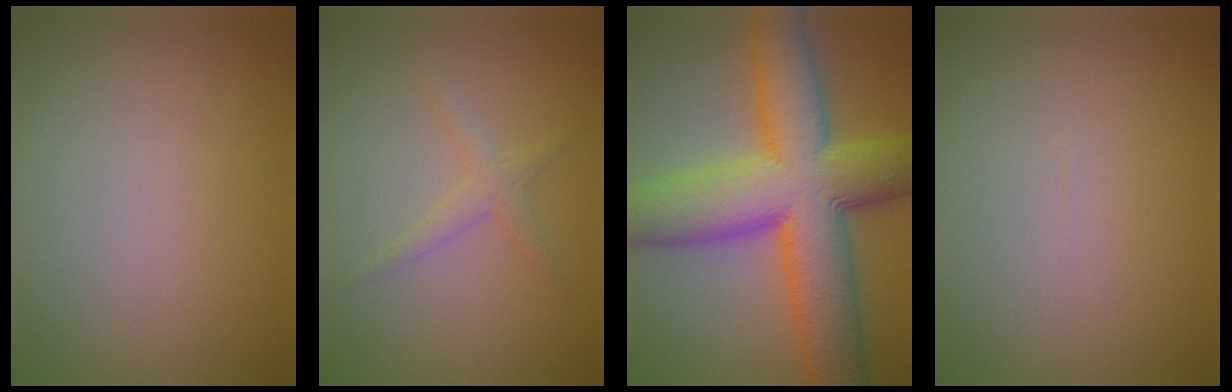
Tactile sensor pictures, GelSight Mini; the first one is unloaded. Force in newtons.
{"total": 1.0, "press": 1.0, "slide": 0.1}
{"total": 14.2, "press": 14.2, "slide": 0.2}
{"total": 0.0}